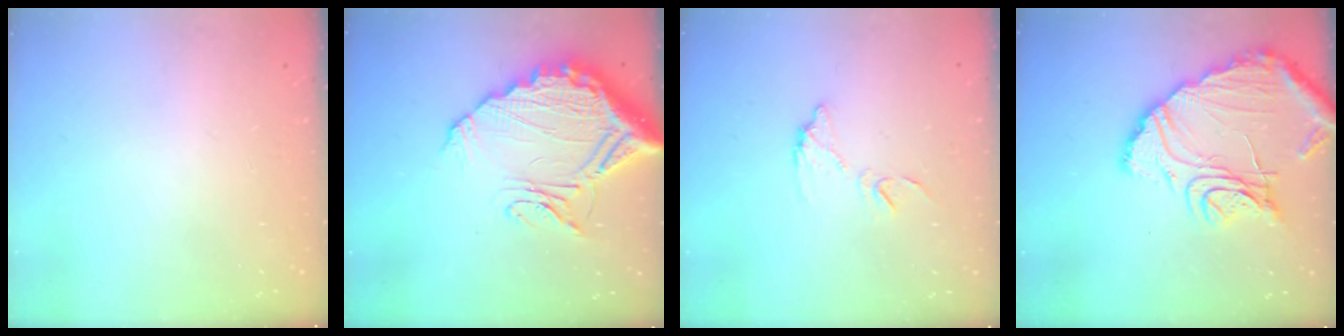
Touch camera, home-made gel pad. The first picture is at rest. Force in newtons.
{"total": 17.9, "press": 17.8, "slide": 1.5}
{"total": 7.6, "press": 7.6, "slide": 0.1}
{"total": 17.8, "press": 17.7, "slide": 1.8}